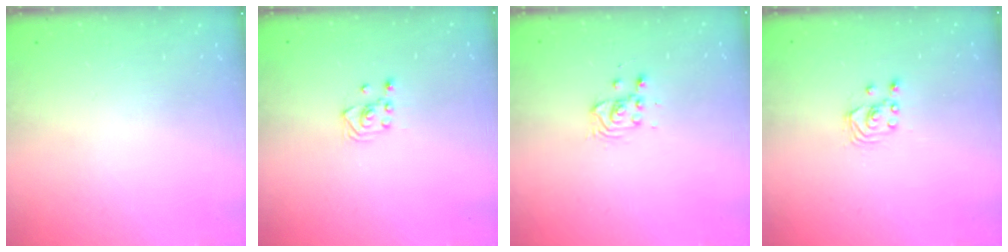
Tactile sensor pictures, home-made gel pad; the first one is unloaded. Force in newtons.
{"total": 3.0, "press": 2.6, "slide": 1.5}
{"total": 3.3, "press": 3.3, "slide": 0.2}
{"total": 2.1, "press": 2.1, "slide": 0.3}